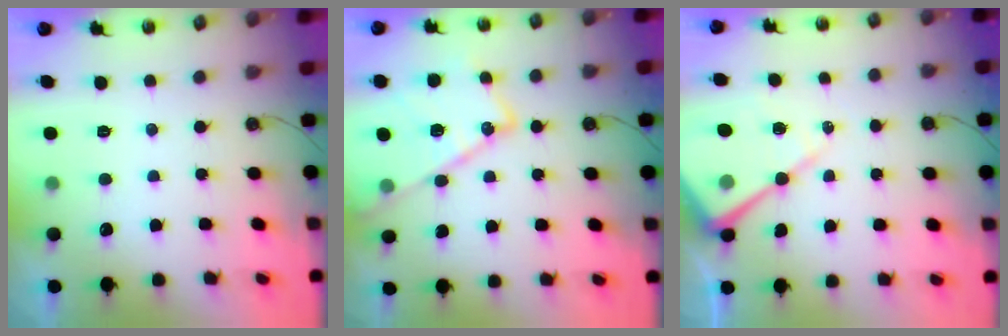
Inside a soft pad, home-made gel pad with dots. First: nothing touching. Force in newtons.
{"total": 16.6, "press": 16.6, "slide": 0.8}
{"total": 13.0, "press": 13.0, "slide": 1.1}